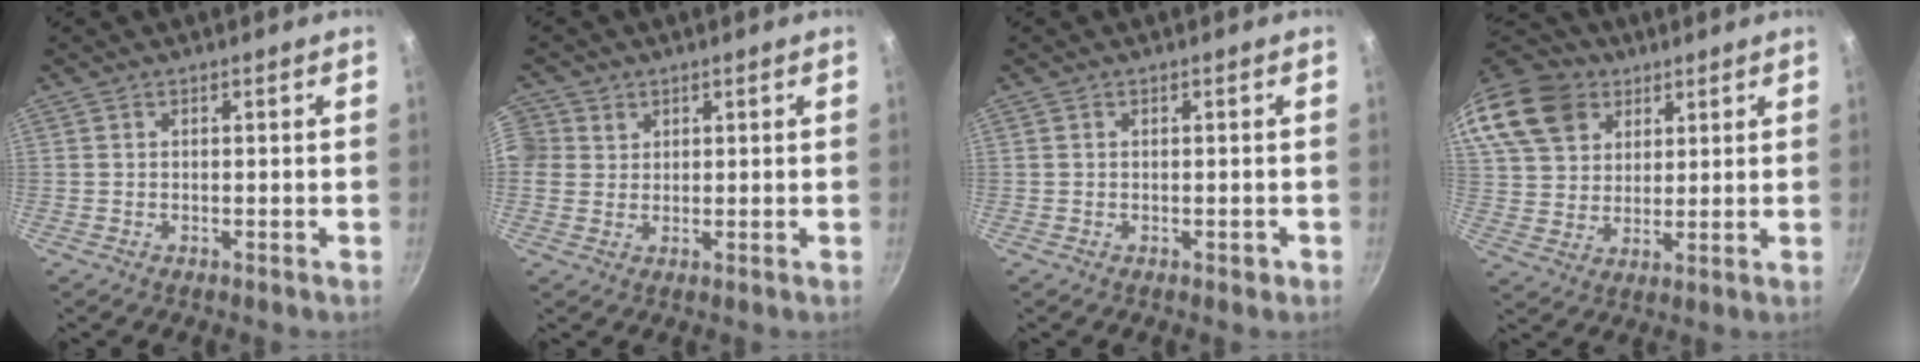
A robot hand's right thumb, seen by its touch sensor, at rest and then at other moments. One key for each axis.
{"total": 5.8, "fx": 2.0, "fy": 5.3, "fz": 1.4, "tx": -0.006, "ty": 0.008, "tz": 0.034}
{"total": 0.9, "fx": -0.3, "fy": 0.6, "fz": 0.6, "tx": -0.003, "ty": 0.005, "tz": -0.003}
{"total": 20.4, "fx": 11.4, "fy": 14.7, "fz": 8.4, "tx": -0.186, "ty": 0.011, "tz": 0.216}